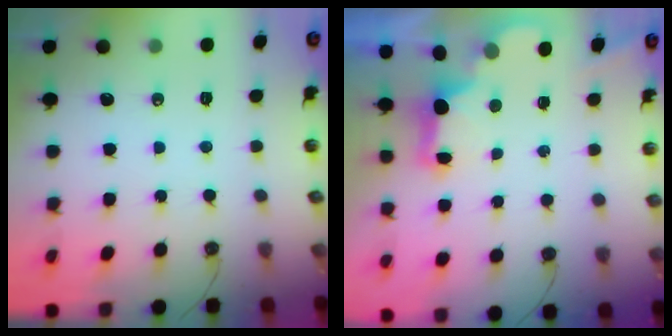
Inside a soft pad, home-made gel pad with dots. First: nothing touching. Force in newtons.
{"total": 2.4, "press": 2.3, "slide": 0.7}